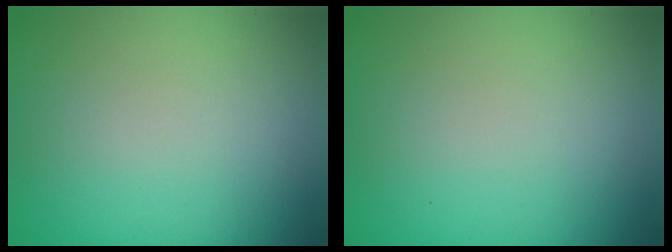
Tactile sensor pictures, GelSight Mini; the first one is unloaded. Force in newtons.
{"total": 0.0}